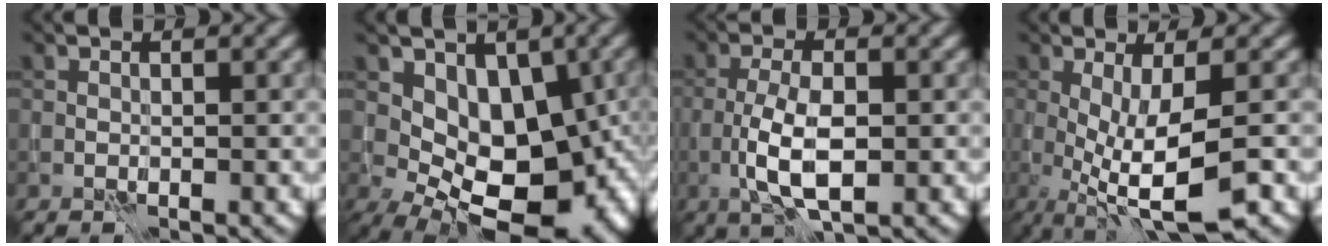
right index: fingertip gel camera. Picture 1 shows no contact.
{"total": 12.1, "force": [0.3, 7.6, 9.4], "torque": [-0.097, -0.008, 0.015]}
{"total": 5.0, "force": [-1.3, 1.9, 4.5], "torque": [-0.093, -0.003, -0.025]}
{"total": 7.0, "force": [-1.9, 1.7, 6.6], "torque": [-0.130, -0.015, -0.030]}